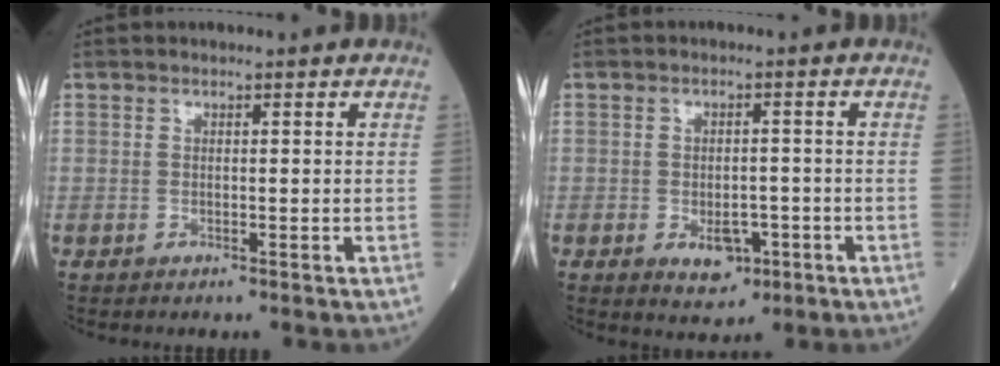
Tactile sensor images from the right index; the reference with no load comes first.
{"total": 4.7, "force": [-1.9, 2.7, 3.4], "torque": [-0.046, 0.000, -0.021]}